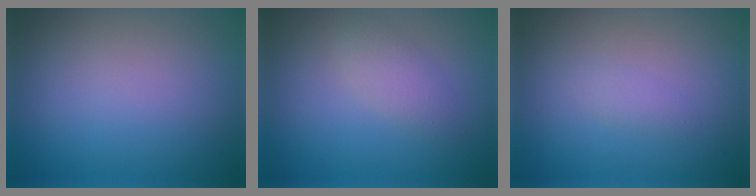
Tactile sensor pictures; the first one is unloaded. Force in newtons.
{"total": 1.9, "press": 1.9, "slide": 0.1}
{"total": 0.8, "press": 0.8, "slide": 0.0}